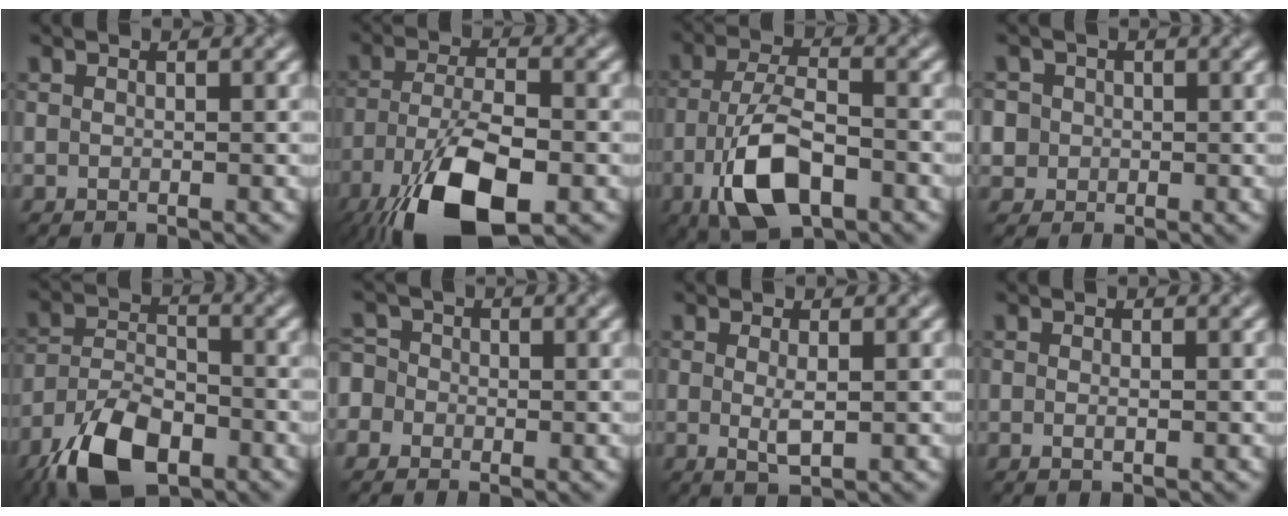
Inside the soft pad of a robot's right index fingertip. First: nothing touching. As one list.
[{"total": 12.2, "force": [-6.7, 4.7, 9.0], "torque": [-0.188, -0.018, -0.124]}, {"total": 7.8, "force": [-3.5, 3.4, 6.2], "torque": [-0.125, -0.001, -0.072]}, {"total": 4.3, "force": [0.7, 4.0, 1.4], "torque": [-0.029, 0.031, -0.003]}, {"total": 8.5, "force": [-5.5, 3.8, 5.3], "torque": [-0.103, -0.006, -0.111]}, {"total": 3.6, "force": [-0.8, 3.3, 1.1], "torque": [-0.013, 0.022, -0.048]}, {"total": 1.8, "force": [0.0, 0.3, 1.7], "torque": [-0.034, -0.005, 0.002]}, {"total": 0.7, "force": [-0.1, 0.1, 0.7], "torque": [-0.013, -0.003, -0.002]}]